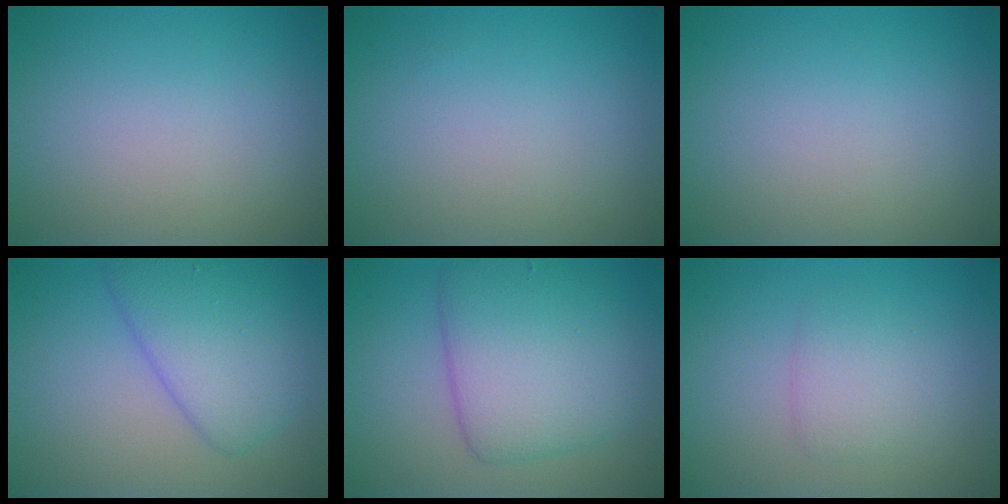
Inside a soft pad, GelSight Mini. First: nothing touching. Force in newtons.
{"total": 0.0}
{"total": 0.0}
{"total": 5.3, "press": 5.3, "slide": 0.1}
{"total": 6.8, "press": 6.8, "slide": 0.2}
{"total": 2.0, "press": 2.0, "slide": 0.1}